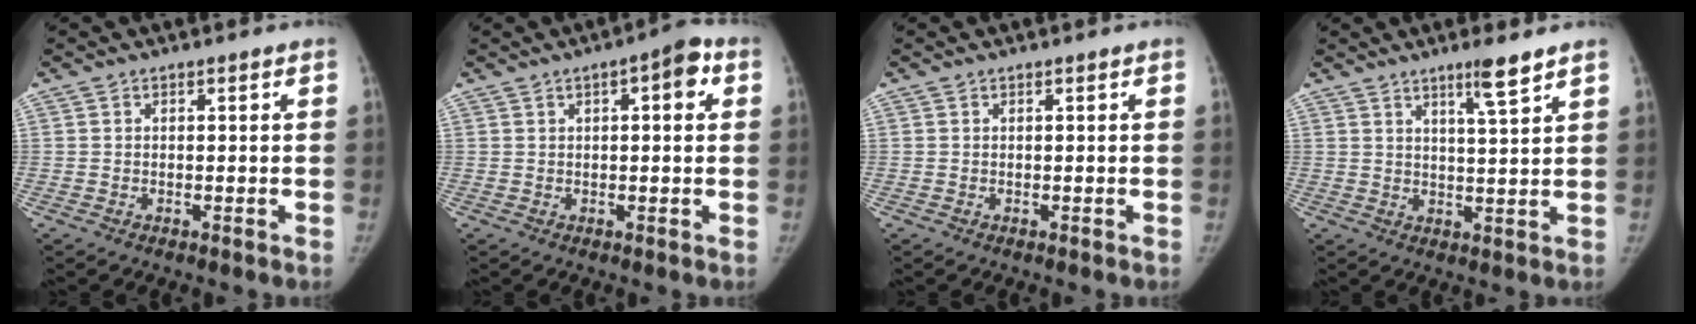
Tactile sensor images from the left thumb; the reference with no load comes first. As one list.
[{"total": 5.7, "force": [1.8, 2.1, 5.0], "torque": [-0.054, 0.009, 0.018]}, {"total": 0.0}, {"total": 5.6, "force": [3.9, 0.0, 4.0], "torque": [-0.062, -0.029, 0.066]}]